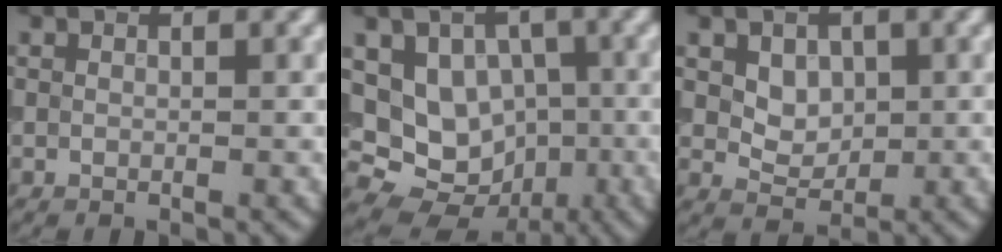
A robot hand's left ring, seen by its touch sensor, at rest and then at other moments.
{"total": 10.0, "force": [-0.9, 8.6, 5.0], "torque": [-0.066, 0.015, -0.034]}
{"total": 2.4, "force": [0.7, 1.8, 1.4], "torque": [-0.022, -0.005, 0.016]}